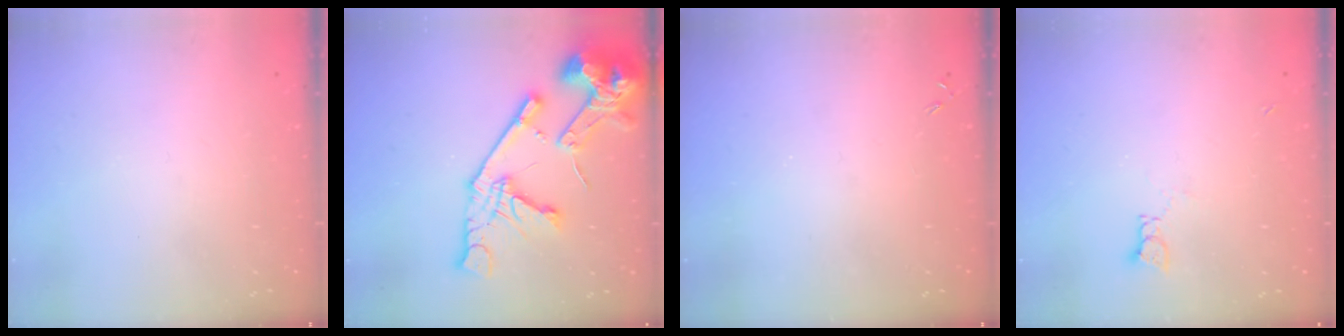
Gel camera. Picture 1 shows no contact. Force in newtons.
{"total": 21.1, "press": 21.0, "slide": 2.3}
{"total": 0.0}
{"total": 2.0, "press": 2.0, "slide": 0.2}